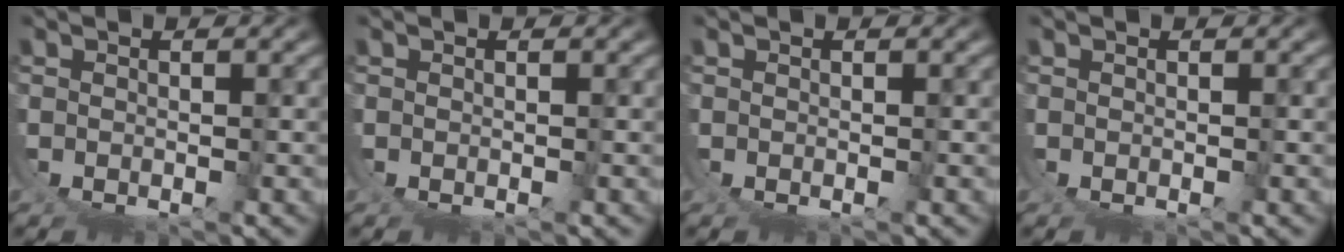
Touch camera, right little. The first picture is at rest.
{"total": 0.0}
{"total": 0.0}
{"total": 0.0}